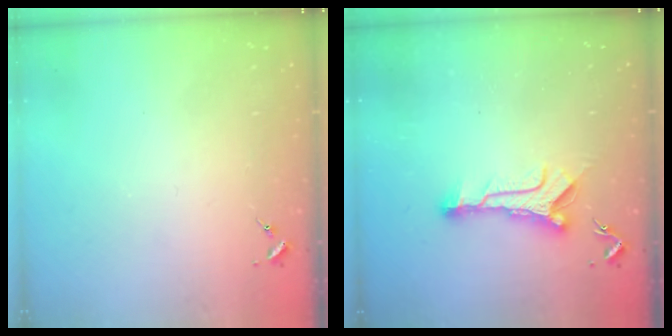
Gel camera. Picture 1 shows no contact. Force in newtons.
{"total": 10.9, "press": 10.9, "slide": 0.9}